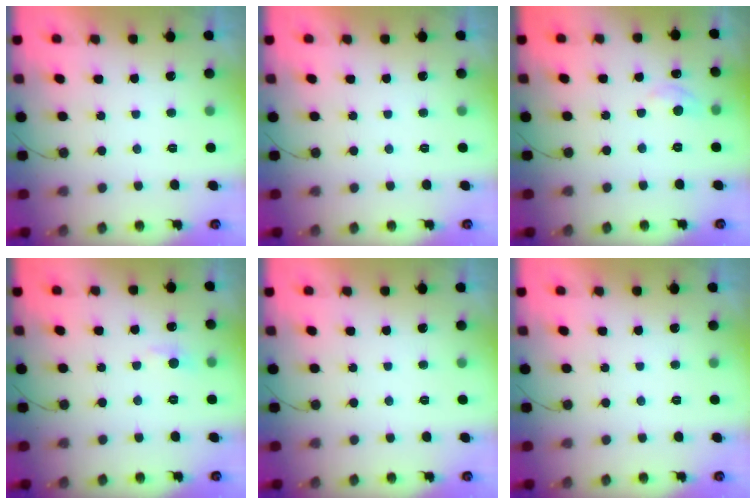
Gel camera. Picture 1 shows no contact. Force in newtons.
{"total": 0.0}
{"total": 5.6, "press": 5.6, "slide": 0.5}
{"total": 6.3, "press": 6.3, "slide": 0.9}
{"total": 0.0}
{"total": 0.0}